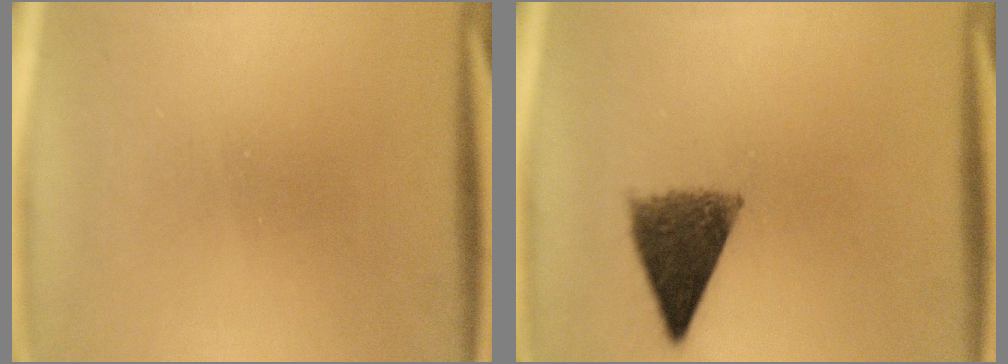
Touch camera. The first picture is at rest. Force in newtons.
{"total": 8.2}